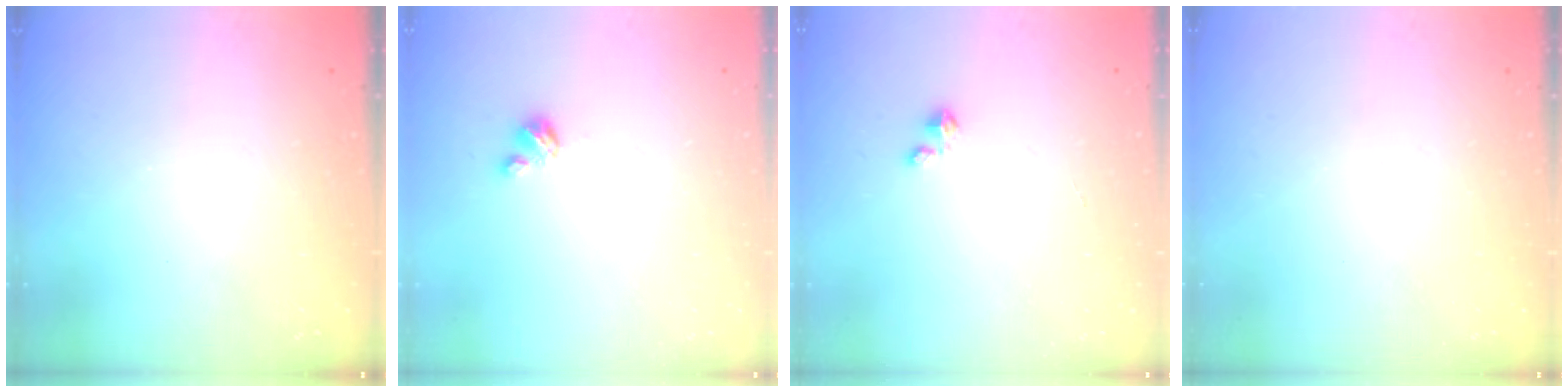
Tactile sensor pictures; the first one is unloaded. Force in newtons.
{"total": 2.9, "press": 2.9, "slide": 0.3}
{"total": 1.4, "press": 1.4, "slide": 0.2}
{"total": 0.0}